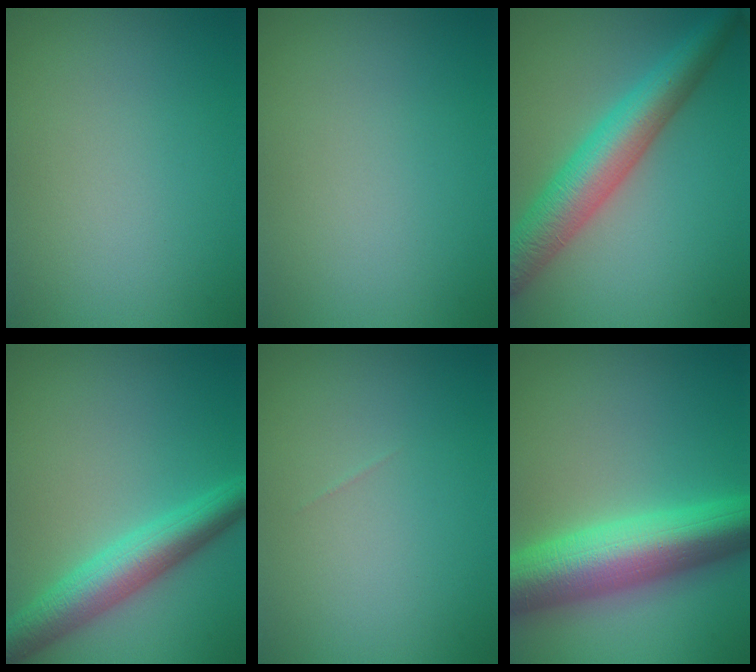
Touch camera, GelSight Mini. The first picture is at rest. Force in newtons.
{"total": 0.0}
{"total": 6.9, "press": 6.9, "slide": 0.2}
{"total": 5.4, "press": 5.4, "slide": 0.1}
{"total": 0.0}
{"total": 9.6, "press": 9.6, "slide": 0.1}